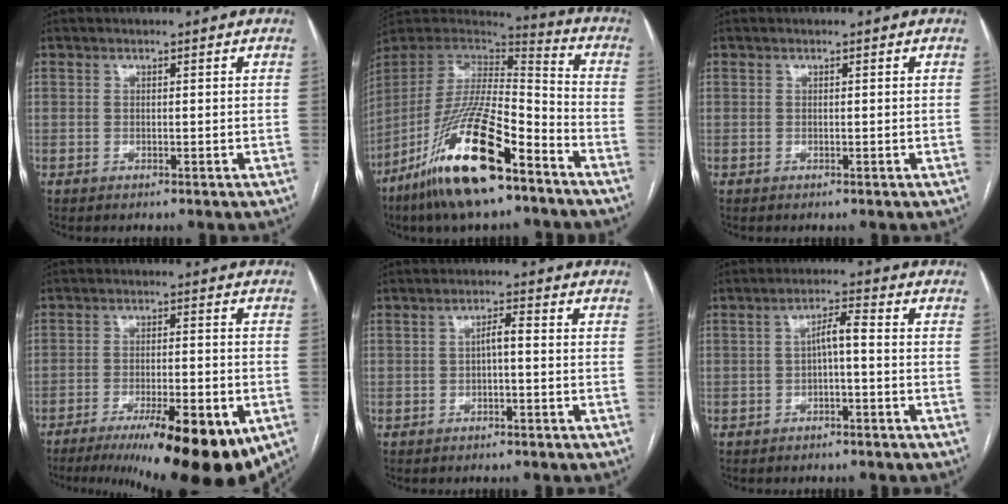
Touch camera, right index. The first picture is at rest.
{"total": 22.7, "force": [-14.0, 4.9, 17.2], "torque": [-0.347, -0.035, -0.257]}
{"total": 0.0}
{"total": 16.8, "force": [-9.2, 3.5, 13.7], "torque": [-0.162, -0.022, -0.137]}
{"total": 2.4, "force": [-0.2, 0.5, 2.3], "torque": [-0.041, 0.007, -0.002]}
{"total": 3.6, "force": [-0.4, 0.7, 3.5], "torque": [-0.061, 0.015, -0.004]}